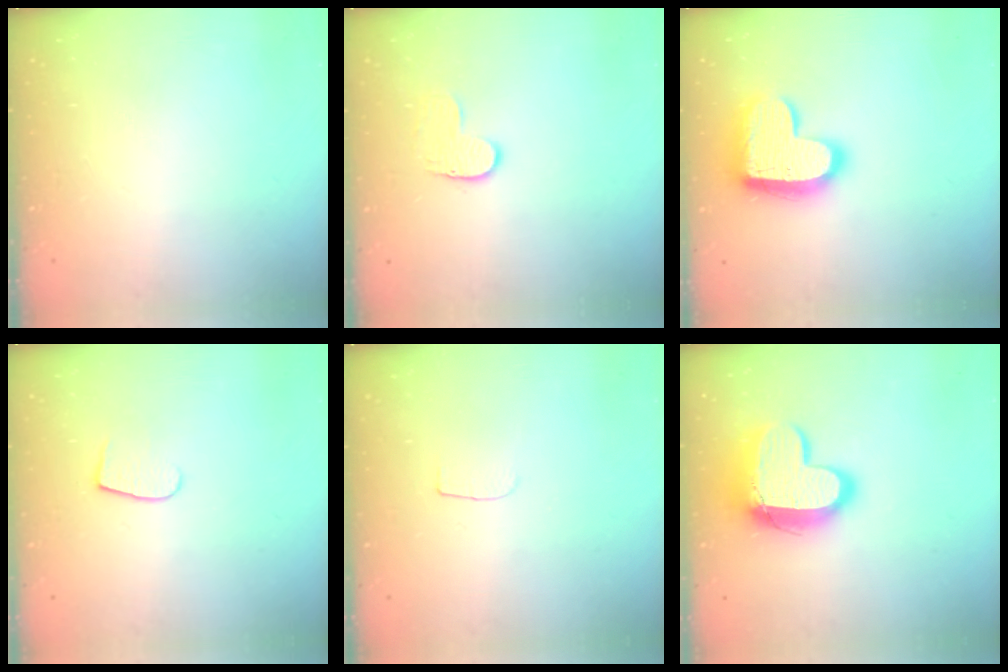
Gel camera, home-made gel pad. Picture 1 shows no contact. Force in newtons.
{"total": 5.1, "press": 5.1, "slide": 0.5}
{"total": 17.2, "press": 17.1, "slide": 1.3}
{"total": 5.5, "press": 5.5, "slide": 0.5}
{"total": 3.0, "press": 3.0, "slide": 0.3}
{"total": 15.2, "press": 15.2, "slide": 1.3}